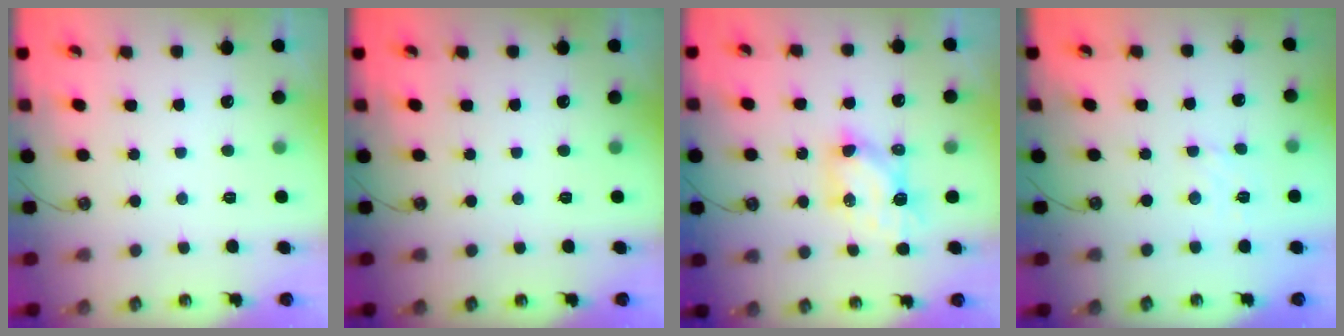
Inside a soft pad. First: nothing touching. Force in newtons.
{"total": 0.0}
{"total": 6.8, "press": 6.8, "slide": 0.5}
{"total": 2.8, "press": 2.7, "slide": 0.5}